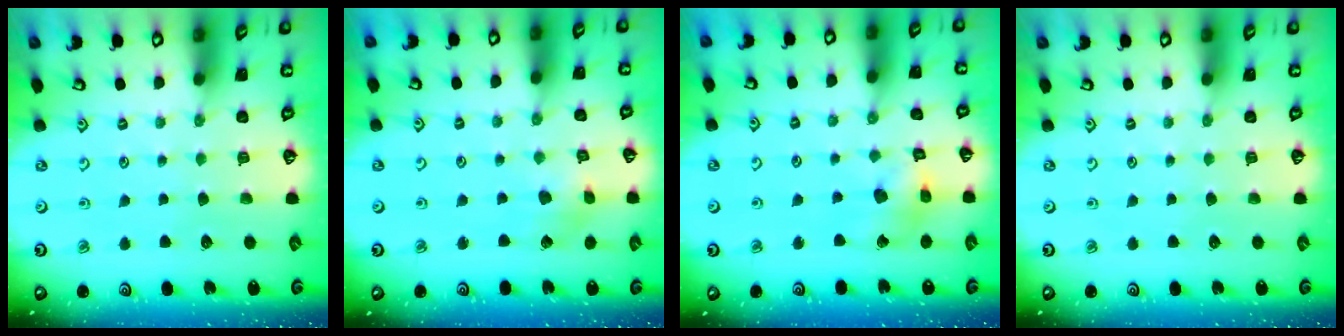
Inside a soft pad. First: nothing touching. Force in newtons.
{"total": 3.8, "press": 3.8, "slide": 0.4}
{"total": 9.9, "press": 9.8, "slide": 1.3}
{"total": 0.0}